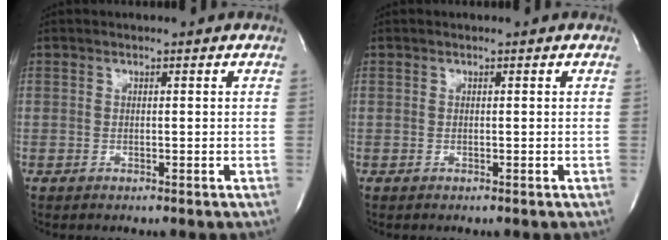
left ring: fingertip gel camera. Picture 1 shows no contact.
{"total": 0.0}